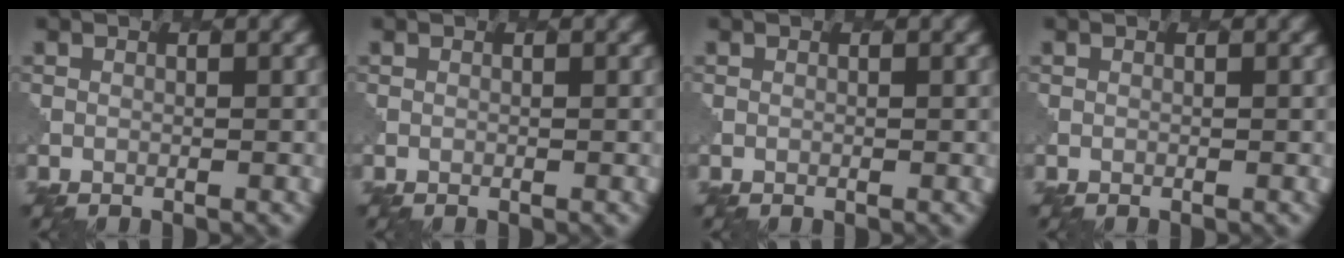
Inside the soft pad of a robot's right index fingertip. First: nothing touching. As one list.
[{"total": 0.0}, {"total": 0.0}, {"total": 0.0}]